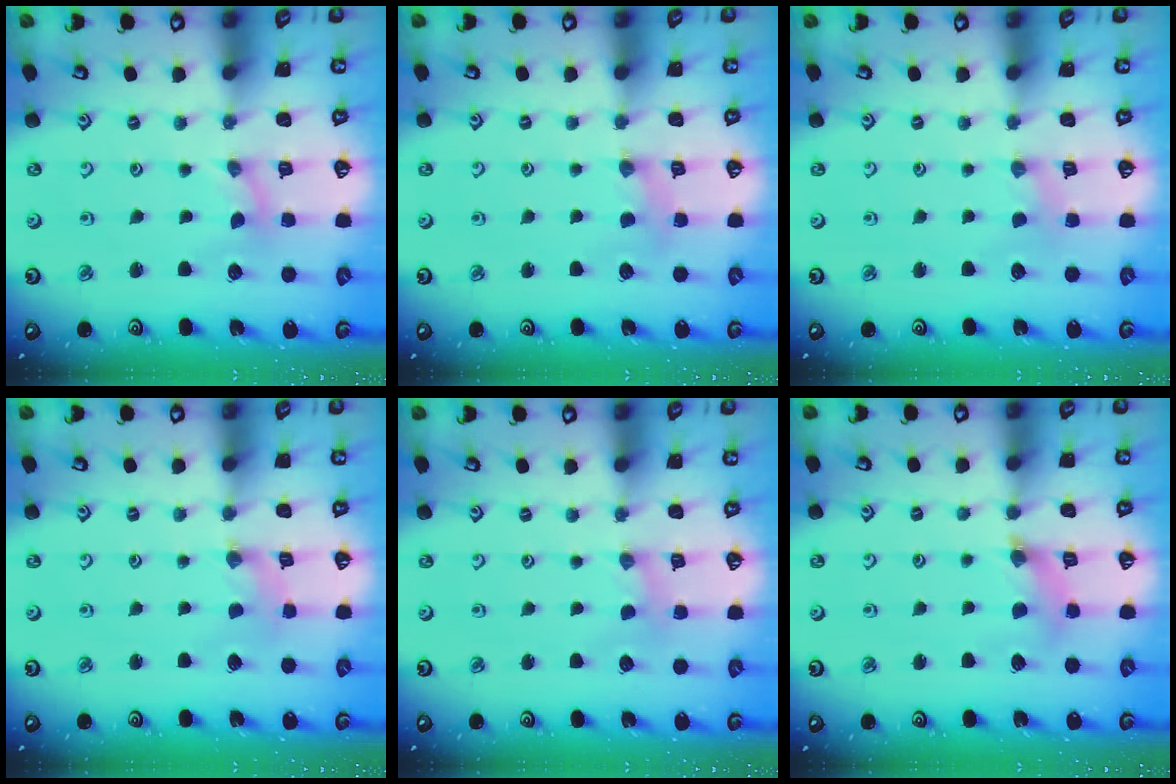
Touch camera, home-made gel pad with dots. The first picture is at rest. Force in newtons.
{"total": 2.4, "press": 2.4, "slide": 0.3}
{"total": 0.5, "press": 0.5, "slide": 0.2}
{"total": 0.9, "press": 0.9, "slide": 0.3}
{"total": 0.6, "press": 0.6, "slide": 0.1}
{"total": 4.8, "press": 4.8, "slide": 0.5}